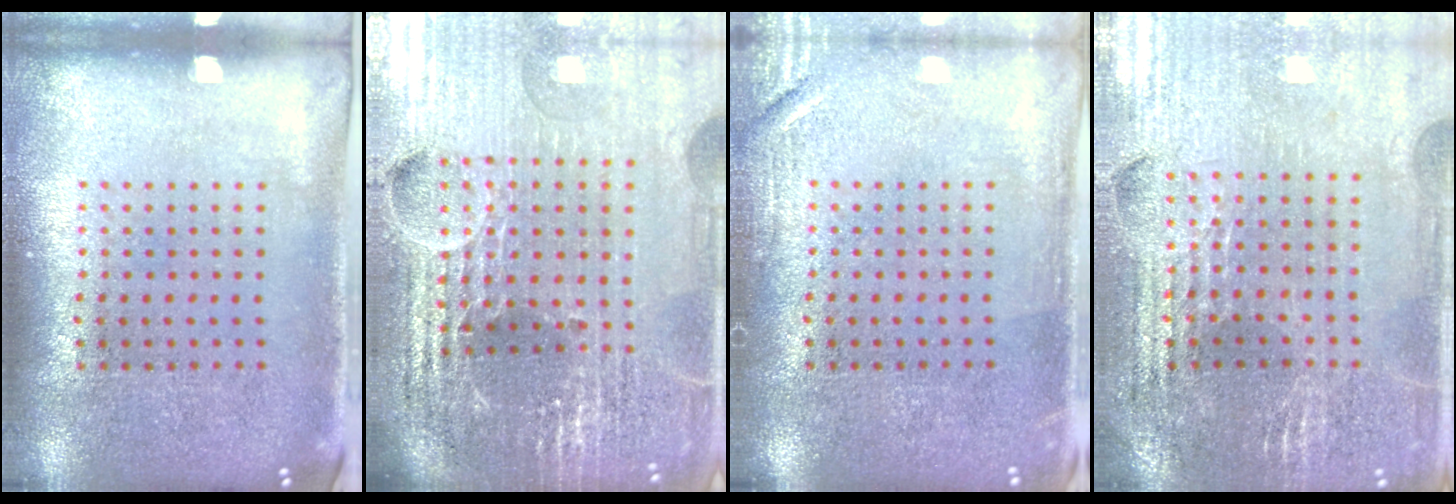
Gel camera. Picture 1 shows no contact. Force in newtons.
{"total": 6.5, "press": 5.7, "slide": 3.2}
{"total": 1.8, "press": 1.8, "slide": 0.3}
{"total": 2.9, "press": 2.9, "slide": 0.5}